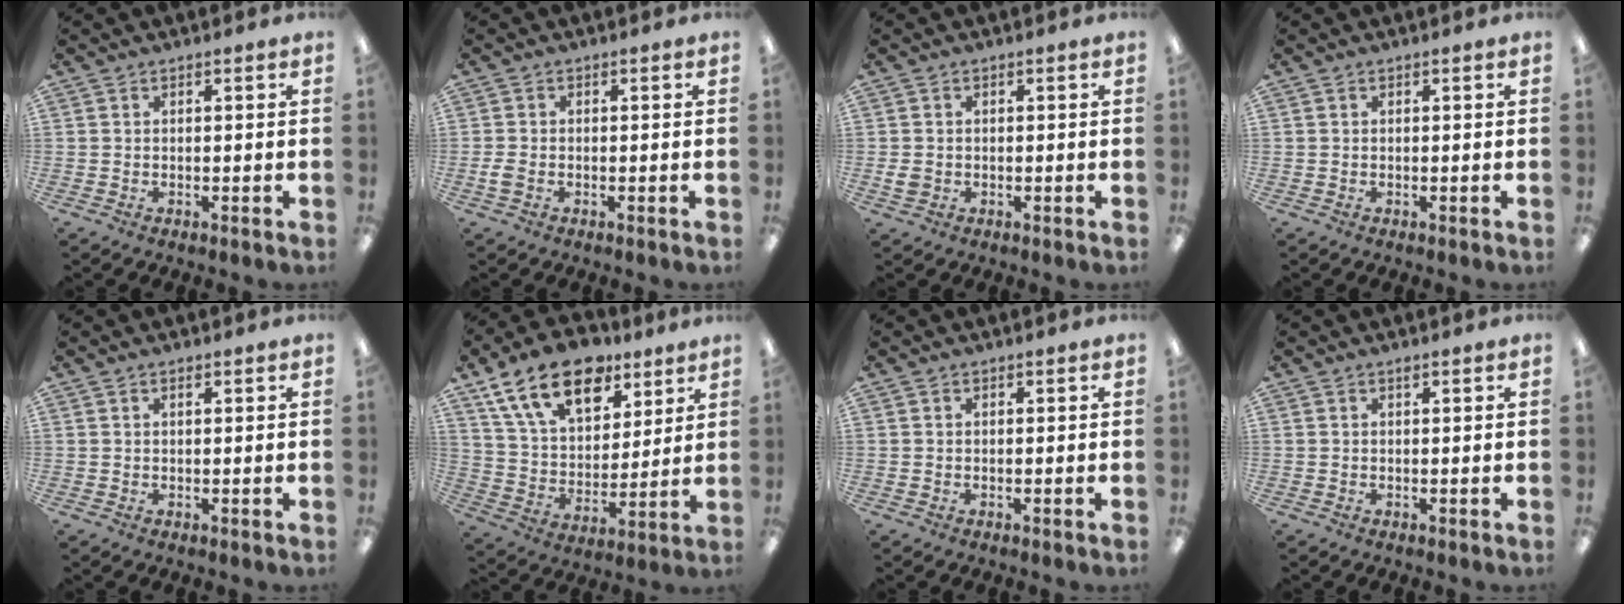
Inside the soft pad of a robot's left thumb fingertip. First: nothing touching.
{"total": 2.2, "force": [-0.7, 1.4, 1.6], "torque": [-0.034, 0.001, -0.013]}
{"total": 2.5, "force": [-0.3, 2.0, 1.4], "torque": [-0.030, 0.002, -0.007]}
{"total": 0.0}
{"total": 0.7, "force": [0.5, 0.3, 0.4], "torque": [-0.010, 0.002, 0.009]}
{"total": 18.8, "force": [11.7, 10.5, 10.3], "torque": [-0.172, -0.051, 0.211]}
{"total": 0.0}
{"total": 0.6, "force": [0.5, 0.1, 0.3], "torque": [-0.007, 0.002, 0.008]}